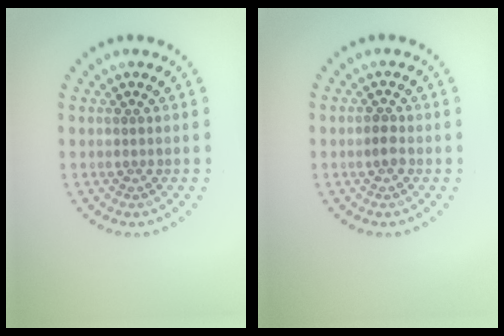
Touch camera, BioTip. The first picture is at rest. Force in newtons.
{"total": 1.3, "press": 1.2, "slide": 0.4}